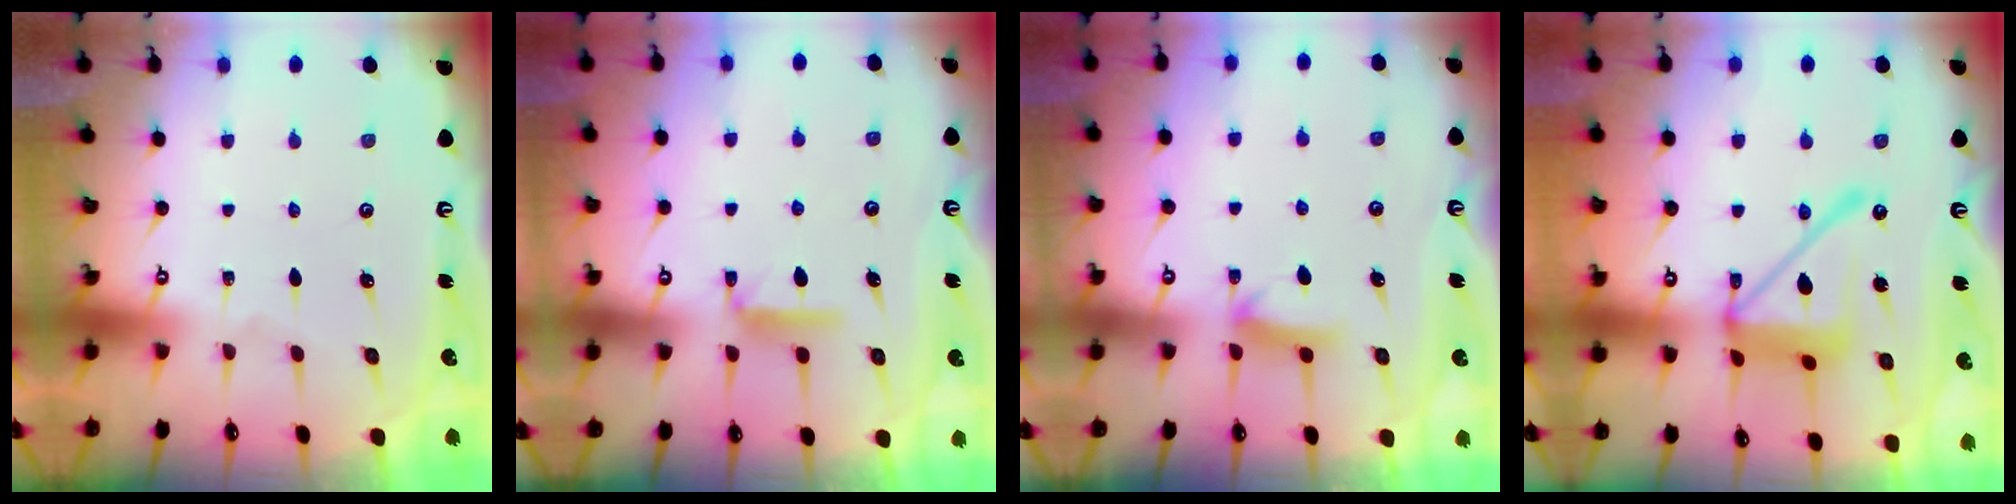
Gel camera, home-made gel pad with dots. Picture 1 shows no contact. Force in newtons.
{"total": 6.5, "press": 6.5, "slide": 0.7}
{"total": 6.3, "press": 6.2, "slide": 0.7}
{"total": 17.0, "press": 16.9, "slide": 1.6}